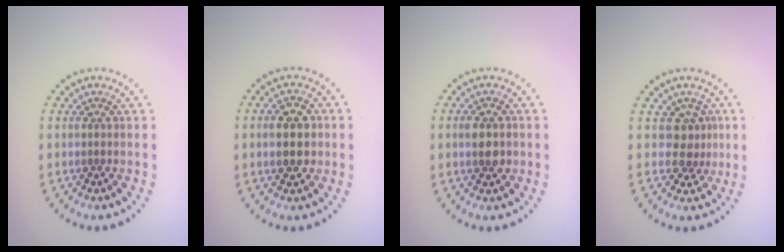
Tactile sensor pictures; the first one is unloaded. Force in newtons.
{"total": 4.3, "press": 4.3, "slide": 0.2}
{"total": 2.6, "press": 2.6, "slide": 0.2}
{"total": 2.2, "press": 1.4, "slide": 1.7}